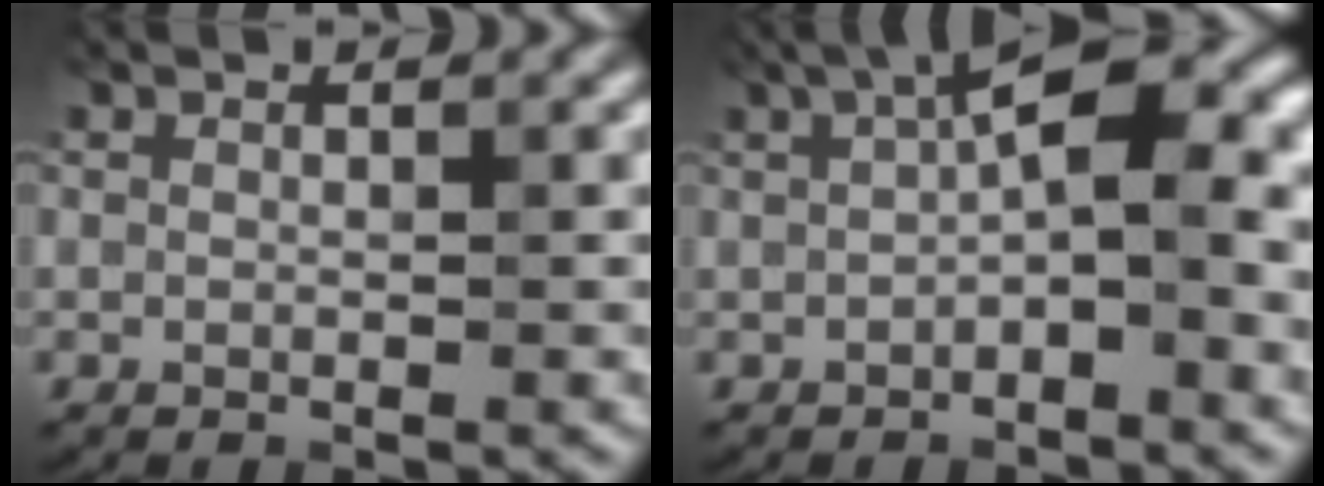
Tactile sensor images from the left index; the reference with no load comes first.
{"total": 8.9, "force": [1.5, 2.9, 8.3], "torque": [-0.124, 0.029, 0.012]}